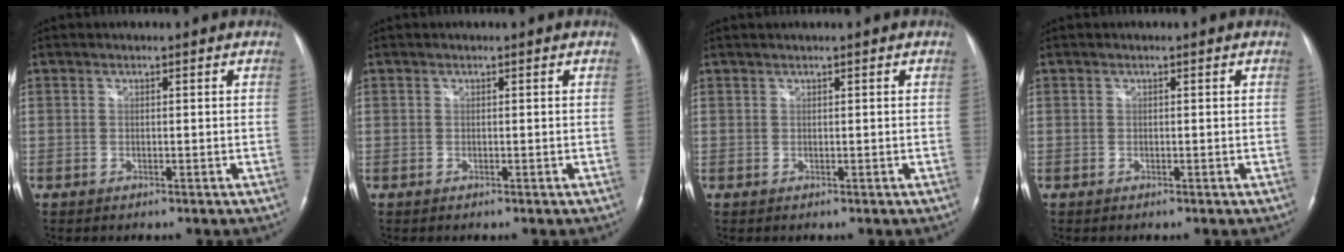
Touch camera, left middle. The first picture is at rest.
{"total": 0.0}
{"total": 0.8, "force": [0.7, -0.2, 0.3], "torque": [-0.008, 0.010, 0.017]}
{"total": 0.0}